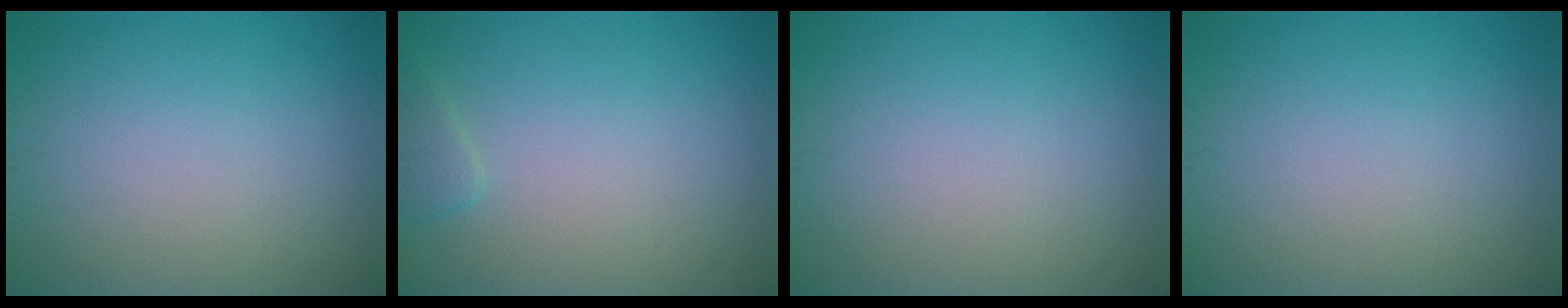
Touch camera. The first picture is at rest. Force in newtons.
{"total": 1.3, "press": 1.3, "slide": 0.1}
{"total": 0.0}
{"total": 0.0}